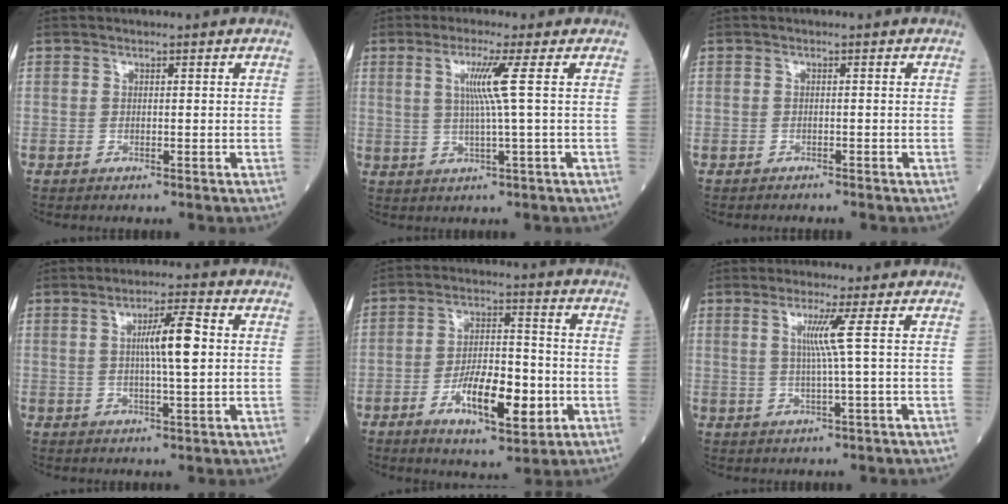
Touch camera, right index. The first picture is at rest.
{"total": 5.4, "force": [1.3, -1.6, 5.0], "torque": [-0.094, -0.003, 0.027]}
{"total": 0.6, "force": [-0.6, 0.0, -0.1], "torque": [0.001, 0.000, -0.011]}
{"total": 7.0, "force": [1.0, 0.4, 6.9], "torque": [-0.116, 0.005, 0.014]}
{"total": 11.7, "force": [-4.0, 3.7, 10.3], "torque": [-0.183, -0.001, -0.067]}
{"total": 4.3, "force": [1.1, -1.5, 3.9], "torque": [-0.072, -0.005, 0.021]}